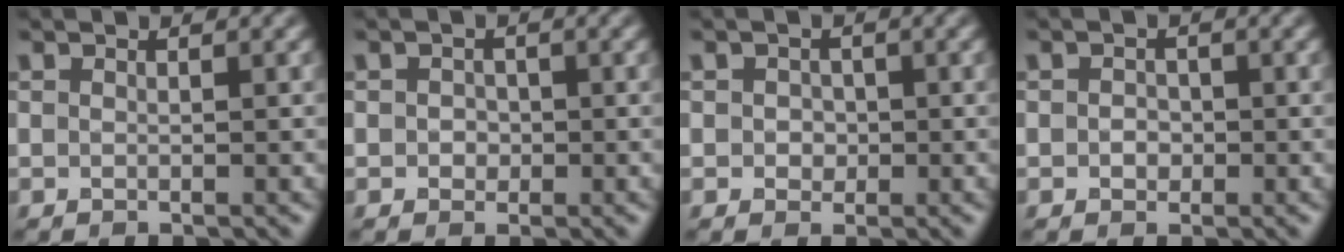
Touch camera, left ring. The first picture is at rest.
{"total": 1.2, "force": [0.0, 1.1, 0.5], "torque": [-0.005, -0.002, -0.003]}
{"total": 1.4, "force": [0.0, 1.2, 0.6], "torque": [-0.009, -0.002, -0.003]}
{"total": 1.3, "force": [-0.1, 1.1, 0.6], "torque": [-0.009, -0.003, -0.005]}